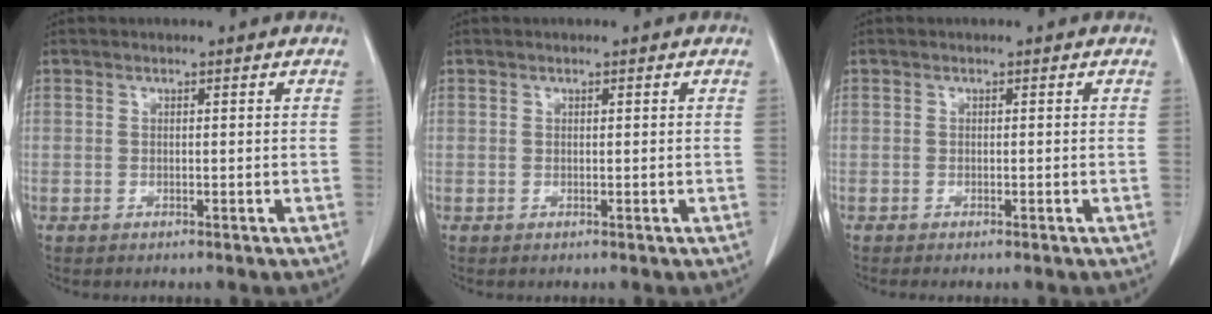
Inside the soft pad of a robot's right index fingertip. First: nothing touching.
{"total": 0.0}
{"total": 0.7, "force": [-0.5, 0.0, 0.4], "torque": [-0.007, -0.002, -0.009]}